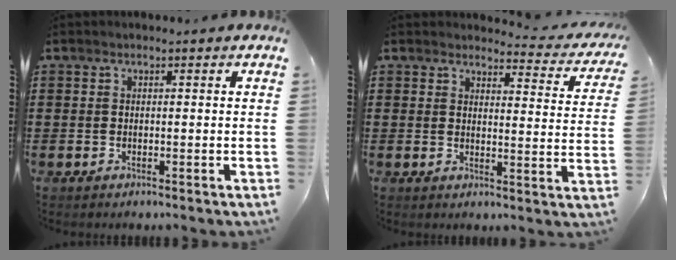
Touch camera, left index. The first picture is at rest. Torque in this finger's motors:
{"motor_torque": [-0.35, -0.29, -1.05, -0.21]}